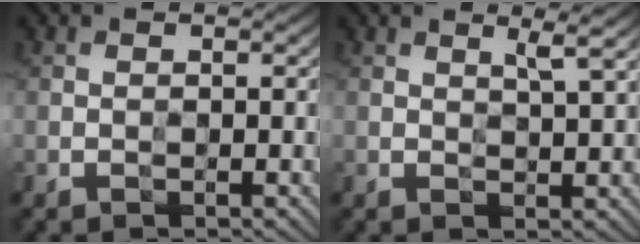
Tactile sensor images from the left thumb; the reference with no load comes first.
{"total": 1.7, "force": [1.4, -0.1, 0.9], "torque": [-0.019, 0.002, 0.028]}